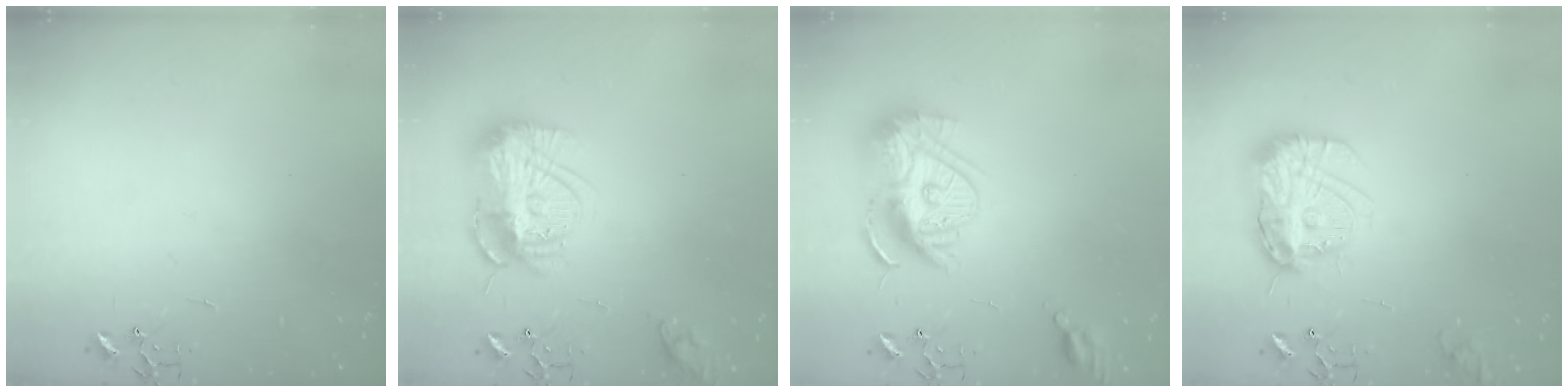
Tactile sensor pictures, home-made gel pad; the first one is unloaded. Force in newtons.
{"total": 17.2, "press": 17.1, "slide": 1.7}
{"total": 16.6, "press": 16.5, "slide": 1.7}
{"total": 15.3, "press": 15.2, "slide": 1.3}